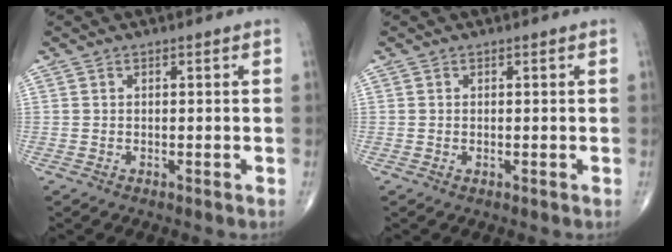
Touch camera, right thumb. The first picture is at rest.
{"total": 0.0}